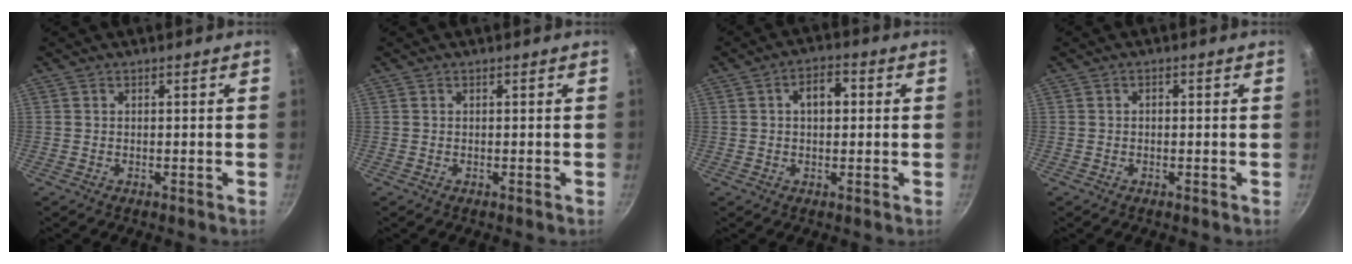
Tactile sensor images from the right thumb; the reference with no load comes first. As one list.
[{"total": 0.0}, {"total": 5.4, "force": [0.9, 3.3, 4.2], "torque": [-0.045, 0.015, 0.009]}, {"total": 0.9, "force": [0.0, 0.6, 0.6], "torque": [-0.010, 0.005, 0.000]}]